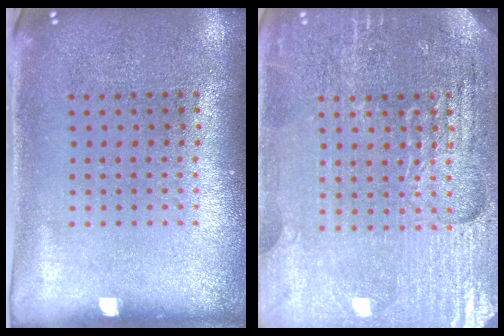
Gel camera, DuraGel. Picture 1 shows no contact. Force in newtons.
{"total": 4.3, "press": 4.2, "slide": 1.2}